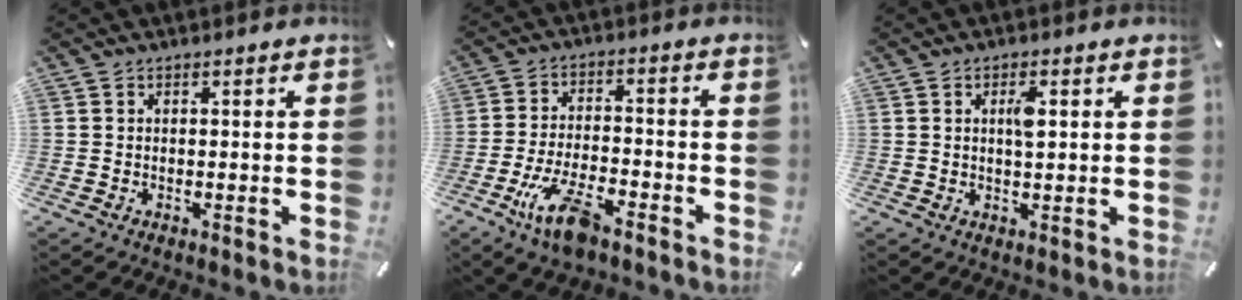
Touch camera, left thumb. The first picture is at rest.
{"total": 10.5, "force": [-6.3, 3.6, 7.5], "torque": [-0.157, 0.020, -0.116]}
{"total": 3.8, "force": [1.0, 1.2, 3.4], "torque": [-0.056, 0.001, 0.010]}